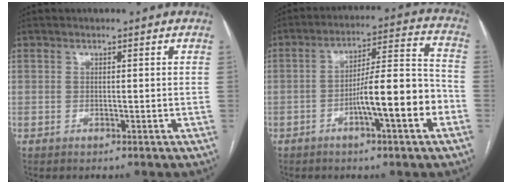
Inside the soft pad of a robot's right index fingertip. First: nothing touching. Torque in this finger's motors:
{"motor_torque": [1.71, -0.43, 0.93, 0.17]}